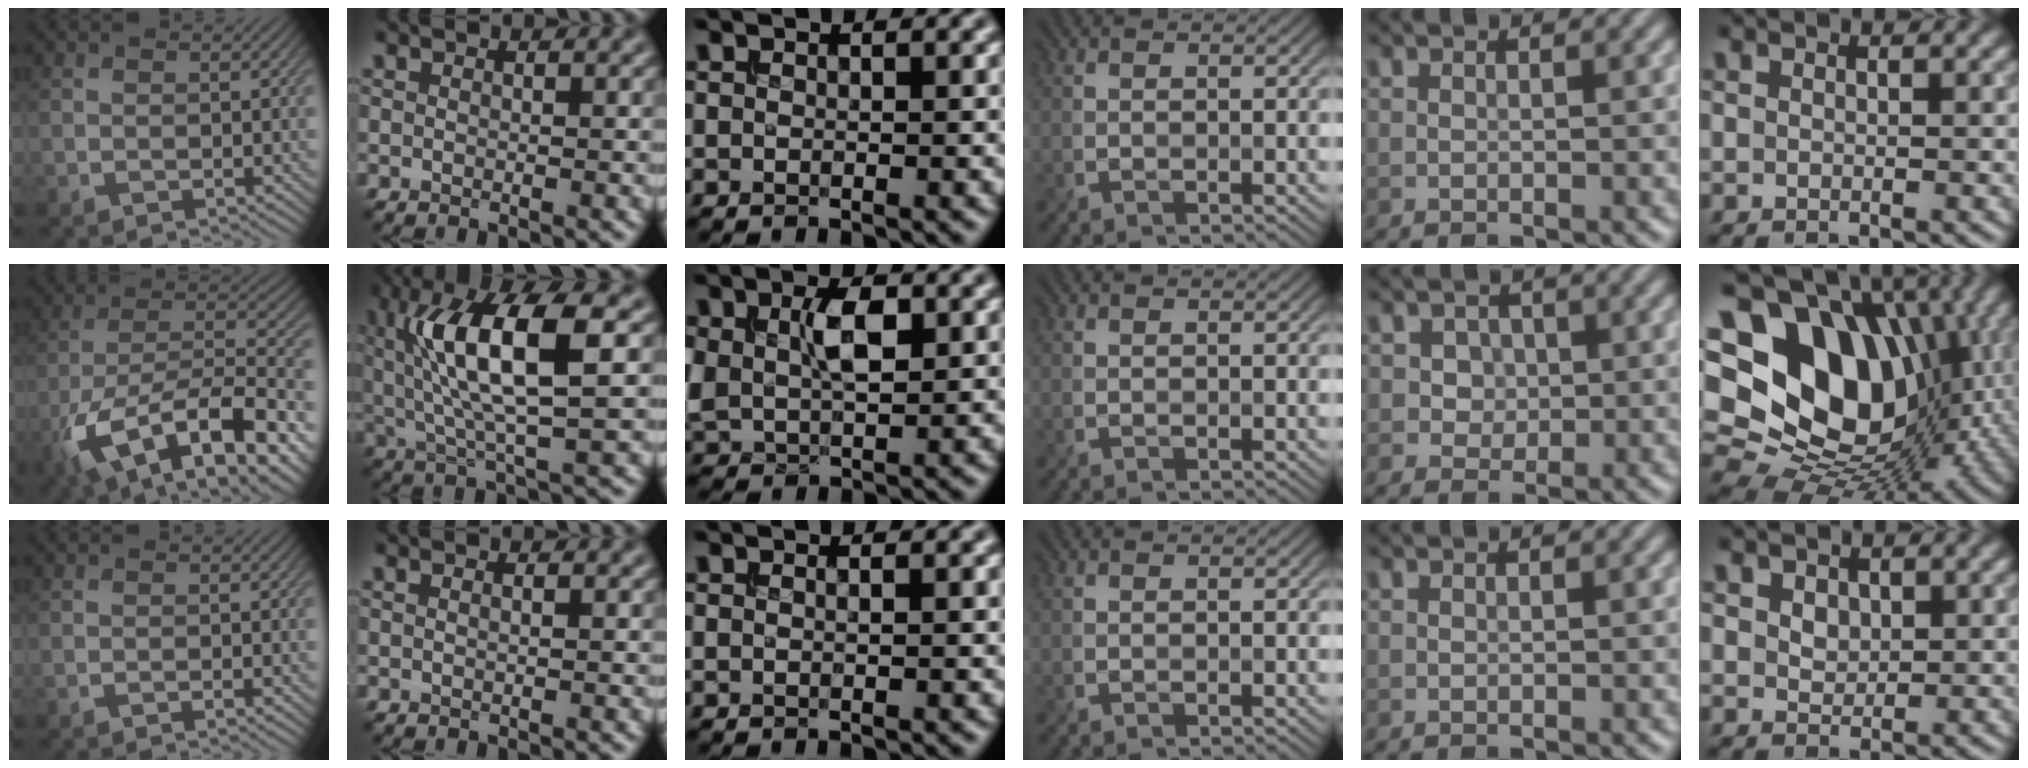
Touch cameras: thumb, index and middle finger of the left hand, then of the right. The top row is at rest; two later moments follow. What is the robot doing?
{"motion": "insert", "object": "drawer"}